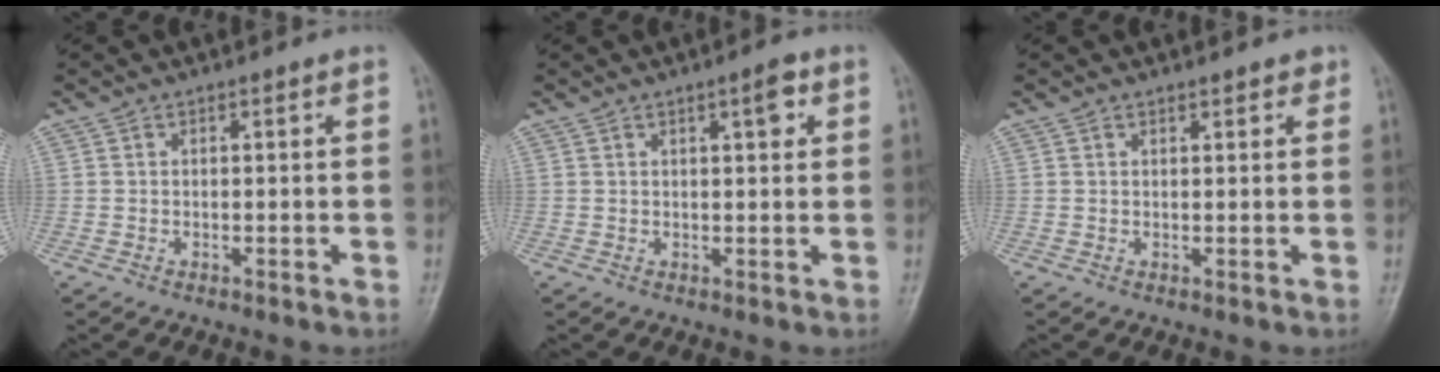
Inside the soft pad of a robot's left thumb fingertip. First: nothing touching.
{"total": 3.1, "force": [1.4, 0.9, 2.6], "torque": [-0.031, -0.003, 0.019]}
{"total": 1.5, "force": [1.2, 0.6, 0.7], "torque": [-0.001, -0.004, 0.013]}